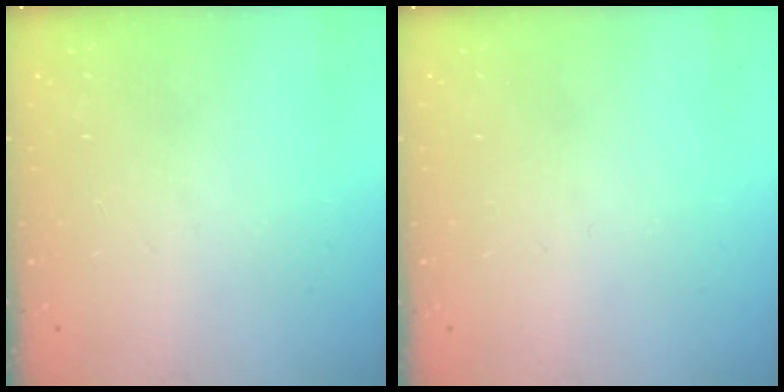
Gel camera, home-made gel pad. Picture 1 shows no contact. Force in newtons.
{"total": 0.0}